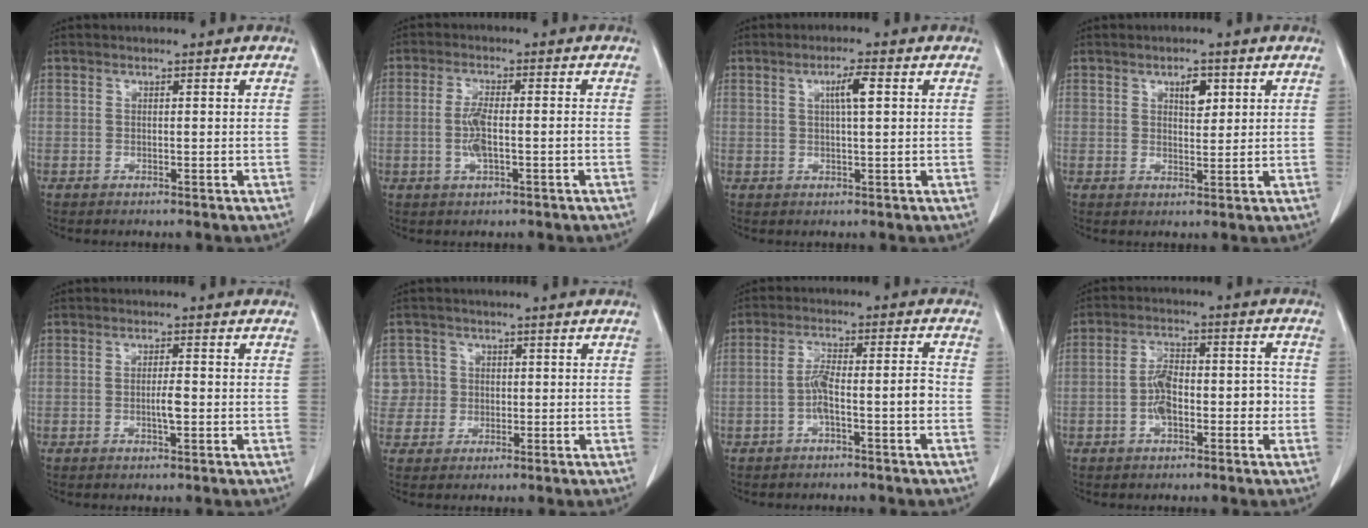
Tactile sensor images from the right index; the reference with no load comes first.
{"total": 4.6, "force": [-1.0, 1.1, 4.4], "torque": [-0.097, 0.002, -0.017]}
{"total": 3.7, "force": [1.2, 0.3, 3.5], "torque": [-0.059, 0.002, 0.019]}
{"total": 3.4, "force": [1.7, 1.6, 2.5], "torque": [-0.038, -0.002, 0.028]}
{"total": 2.3, "force": [-0.5, 0.5, 2.2], "torque": [-0.042, 0.001, -0.007]}
{"total": 4.8, "force": [0.6, 4.7, -0.3], "torque": [0.019, 0.016, 0.015]}
{"total": 6.1, "force": [-2.1, 0.7, 5.7], "torque": [-0.105, 0.025, -0.033]}
{"total": 7.5, "force": [-1.8, 3.5, 6.5], "torque": [-0.116, 0.030, -0.030]}